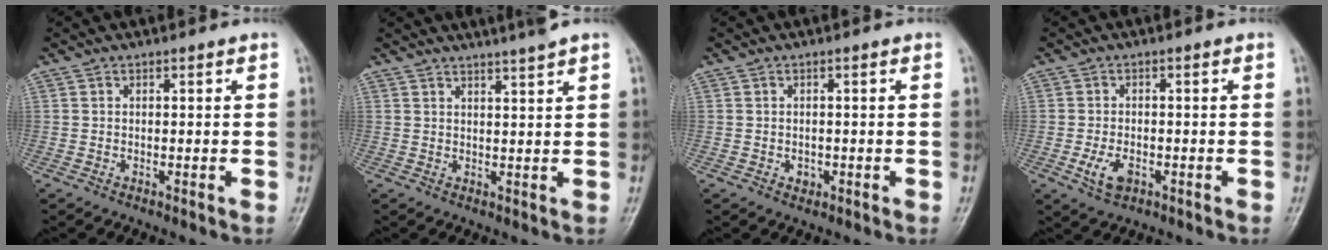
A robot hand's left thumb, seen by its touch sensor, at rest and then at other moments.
{"total": 5.2, "force": [4.3, -0.2, 2.9], "torque": [-0.041, -0.005, 0.063]}
{"total": 1.3, "force": [-0.6, 1.1, 0.5], "torque": [0.003, 0.002, -0.004]}
{"total": 4.0, "force": [-1.7, 2.4, 2.7], "torque": [-0.053, 0.001, -0.026]}